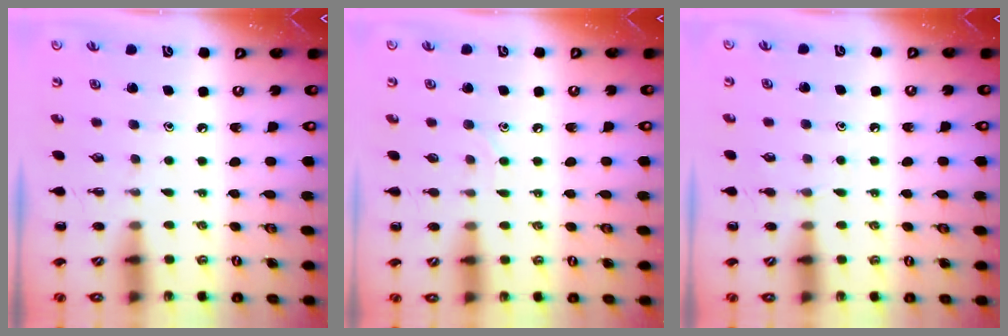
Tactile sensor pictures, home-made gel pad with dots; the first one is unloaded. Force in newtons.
{"total": 2.0, "press": 2.0, "slide": 0.6}
{"total": 3.9, "press": 3.7, "slide": 1.4}